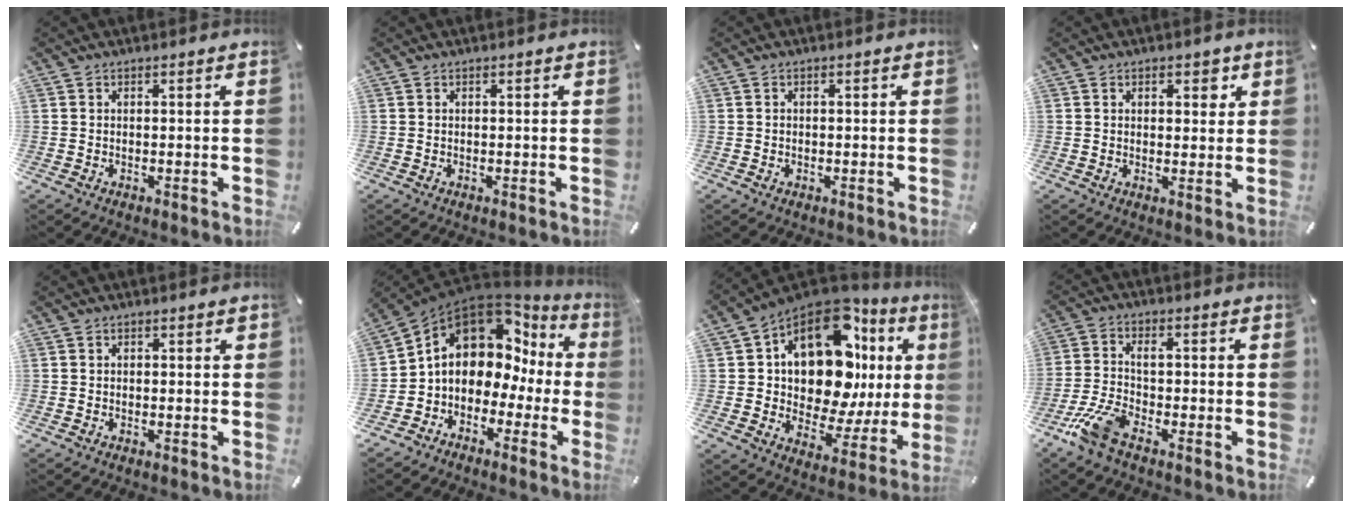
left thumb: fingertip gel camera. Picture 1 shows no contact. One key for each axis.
{"total": 0.0}
{"total": 0.6, "fx": -0.2, "fy": 0.5, "fz": 0.4, "tx": -0.007, "ty": 0.003, "tz": -0.005}
{"total": 3.4, "fx": 1.6, "fy": 2.2, "fz": 2.0, "tx": -0.013, "ty": -0.005, "tz": 0.018}
{"total": 0.5, "fx": 0.0, "fy": 0.4, "fz": 0.4, "tx": -0.006, "ty": 0.002, "tz": -0.001}
{"total": 10.9, "fx": 3.6, "fy": 8.6, "fz": 5.6, "tx": -0.092, "ty": -0.030, "tz": 0.064}
{"total": 19.6, "fx": 7.3, "fy": 11.6, "fz": 14.1, "tx": -0.227, "ty": -0.065, "tz": 0.117}
{"total": 8.2, "fx": -3.8, "fy": 3.7, "fz": 6.2, "tx": -0.144, "ty": 0.007, "tz": -0.074}